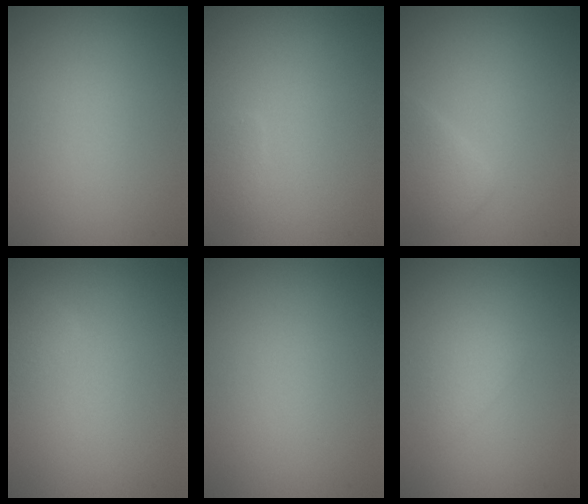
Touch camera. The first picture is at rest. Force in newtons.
{"total": 0.9, "press": 0.9, "slide": 0.0}
{"total": 1.9, "press": 1.9, "slide": 0.0}
{"total": 1.2, "press": 1.2, "slide": 0.0}
{"total": 0.0}
{"total": 1.4, "press": 1.4, "slide": 0.0}